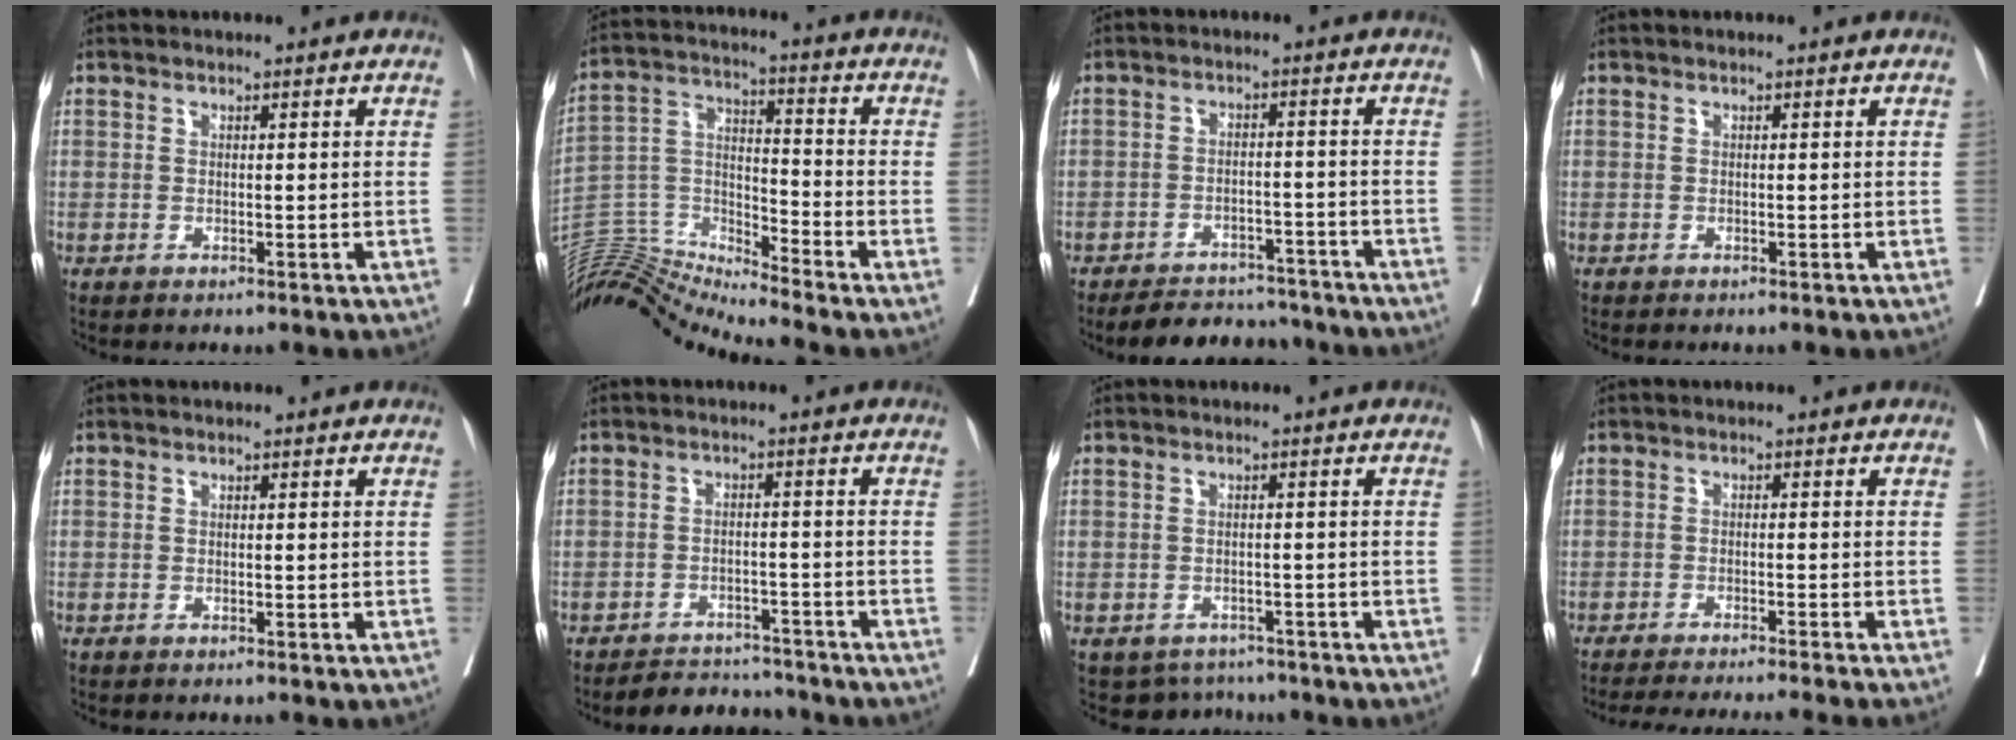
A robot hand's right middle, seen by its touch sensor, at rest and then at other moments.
{"total": 12.0, "force": [-11.8, -2.2, 0.2], "torque": [-0.003, 0.054, -0.227]}
{"total": 9.2, "force": [-8.5, 3.2, 1.5], "torque": [-0.008, 0.008, -0.113]}
{"total": 0.0}
{"total": 0.0}
{"total": 6.1, "force": [-5.8, 1.9, 0.0], "torque": [0.010, 0.007, -0.086]}
{"total": 3.9, "force": [-3.3, 2.1, -0.3], "torque": [0.008, 0.006, -0.045]}
{"total": 12.5, "force": [-11.3, -1.4, 5.3], "torque": [-0.052, -0.029, -0.160]}